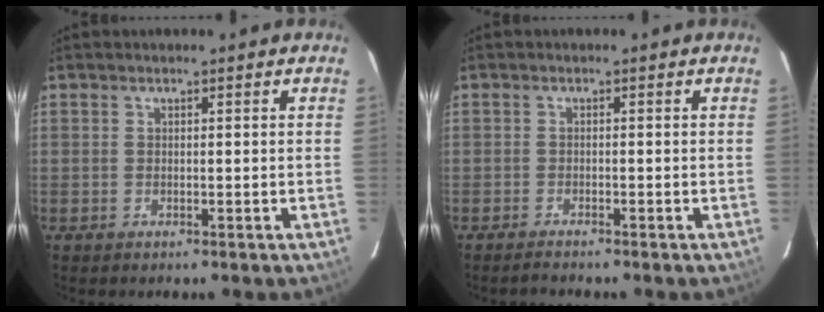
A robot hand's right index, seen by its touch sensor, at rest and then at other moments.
{"total": 1.8, "force": [-1.7, 0.0, 0.5], "torque": [-0.019, -0.006, -0.030]}